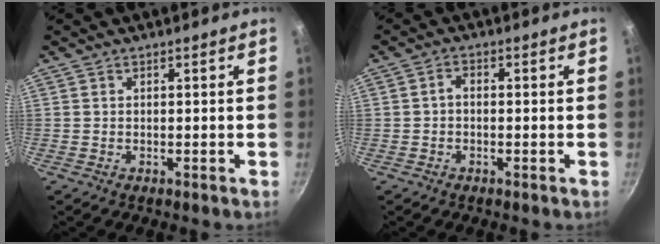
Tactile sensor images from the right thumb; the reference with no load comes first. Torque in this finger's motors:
{"motor_torque": [-0.20, -0.46, 0.21, -0.31, 0.07]}